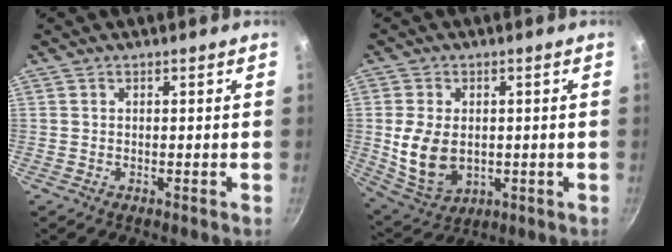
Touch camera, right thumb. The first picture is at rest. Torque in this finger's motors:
{"motor_torque": [-0.57, 0.98, 0.06, 0.12, 0.10]}